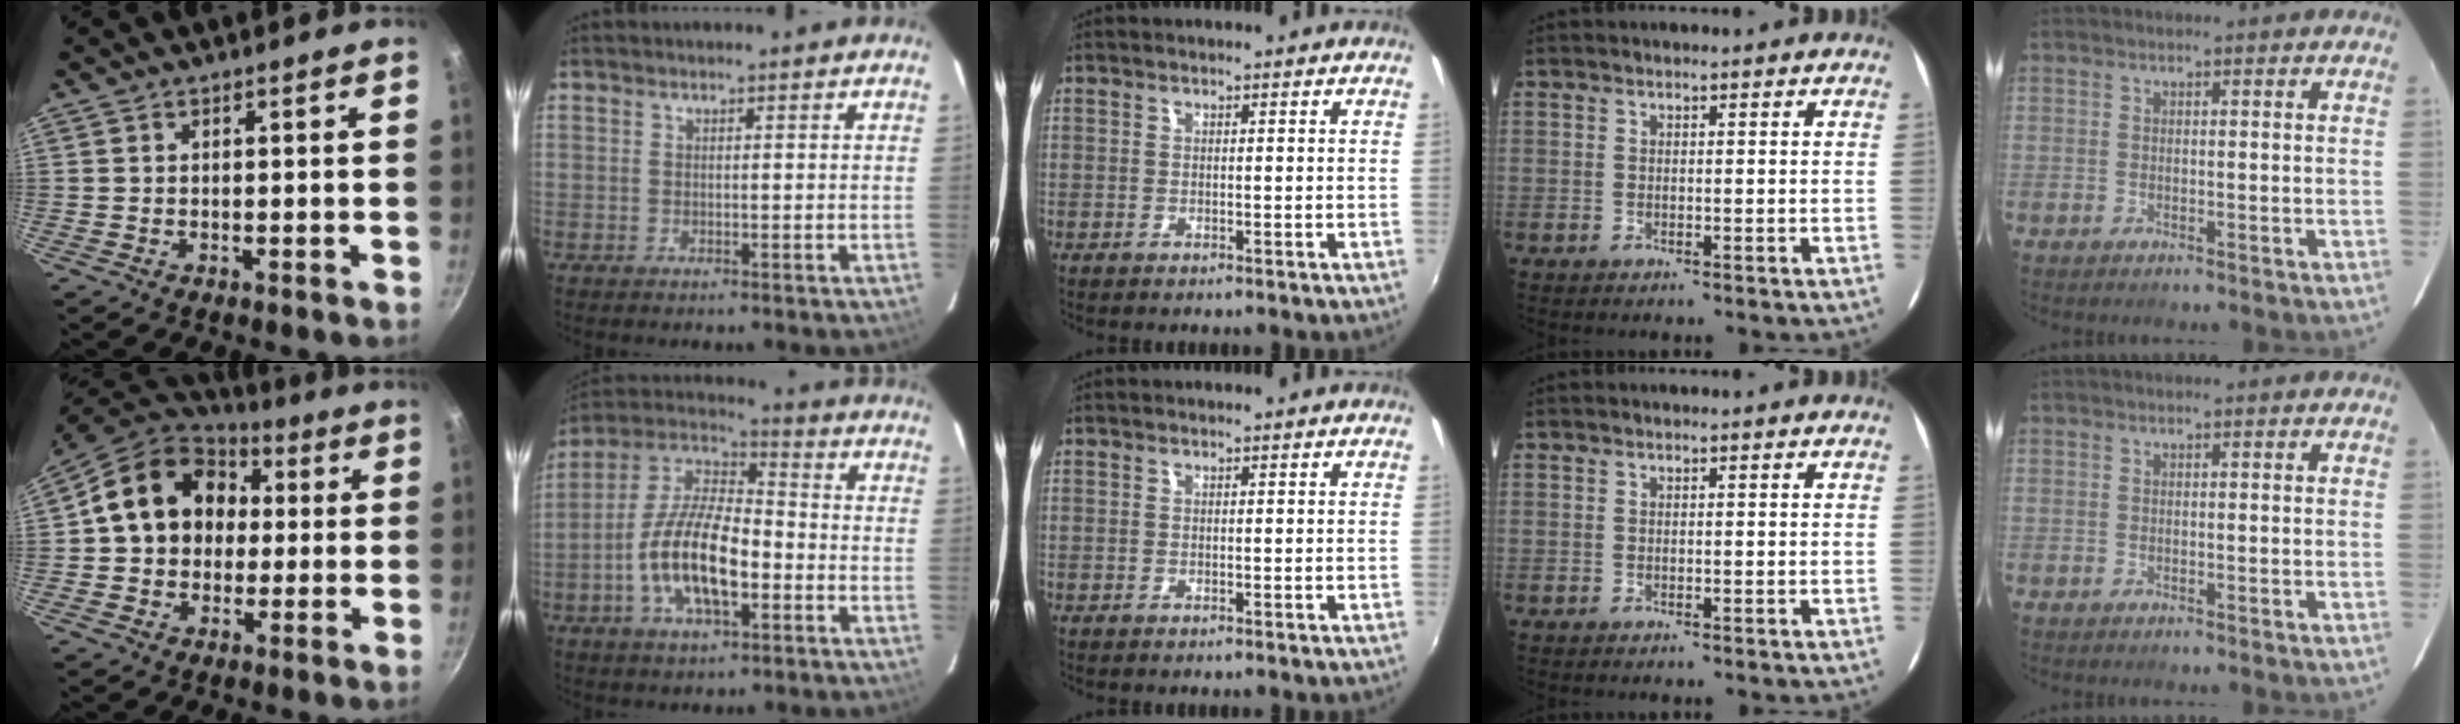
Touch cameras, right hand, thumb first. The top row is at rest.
{"thumb": {"total": 17.7, "force": [2.4, 14.4, 9.9], "torque": [-0.142, 0.036, 0.029]}, "index": {"total": 15.6, "force": [-4.7, 6.4, 13.4], "torque": [-0.268, 0.002, -0.090]}}